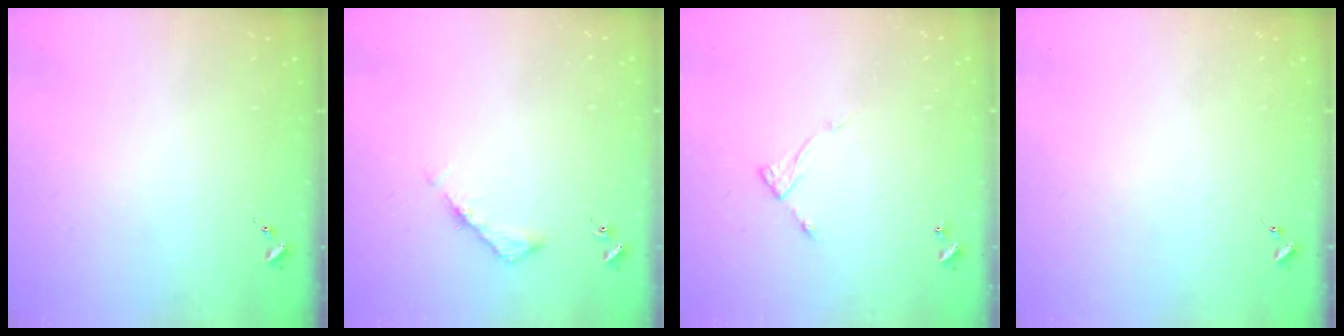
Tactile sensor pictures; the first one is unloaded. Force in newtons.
{"total": 5.0, "press": 4.9, "slide": 0.8}
{"total": 5.4, "press": 5.4, "slide": 0.4}
{"total": 0.0}